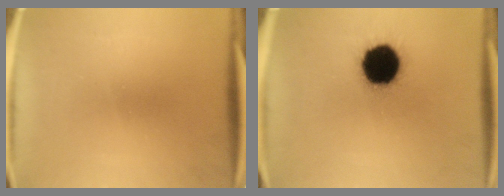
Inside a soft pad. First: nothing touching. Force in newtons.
{"total": 19.1}